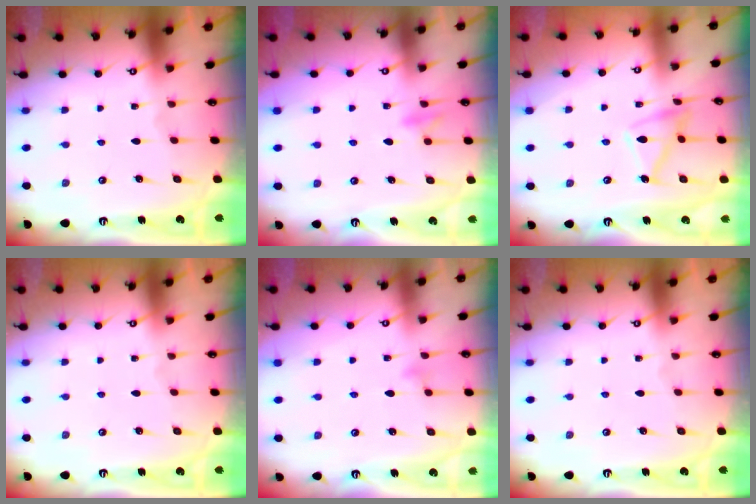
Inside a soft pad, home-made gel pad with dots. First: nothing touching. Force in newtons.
{"total": 7.9, "press": 7.8, "slide": 0.8}
{"total": 12.7, "press": 12.6, "slide": 0.8}
{"total": 0.0}
{"total": 4.0, "press": 4.0, "slide": 0.2}
{"total": 0.0}